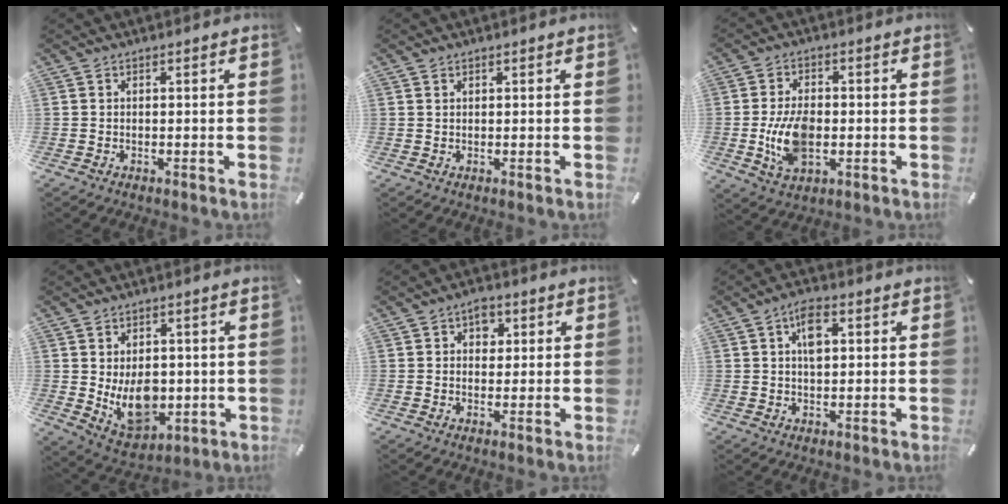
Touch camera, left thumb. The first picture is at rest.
{"total": 0.7, "force": [0.4, 0.5, 0.3], "torque": [-0.005, 0.000, 0.008]}
{"total": 10.3, "force": [-1.3, 6.4, 8.0], "torque": [-0.156, -0.004, -0.024]}
{"total": 11.1, "force": [-0.5, 8.4, 7.2], "torque": [-0.105, -0.008, -0.003]}
{"total": 4.1, "force": [1.3, 3.1, 2.4], "torque": [-0.018, -0.004, 0.015]}
{"total": 5.6, "force": [1.5, 3.1, 4.5], "torque": [-0.070, 0.000, 0.019]}